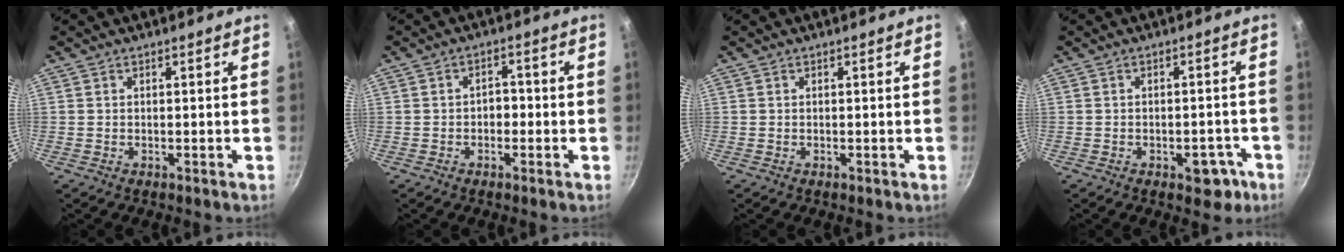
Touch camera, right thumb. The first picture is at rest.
{"total": 2.8, "force": [-0.7, 2.0, 1.8], "torque": [-0.008, 0.013, -0.018]}
{"total": 0.0}
{"total": 4.8, "force": [-2.5, 2.8, 3.0], "torque": [-0.015, 0.020, -0.028]}